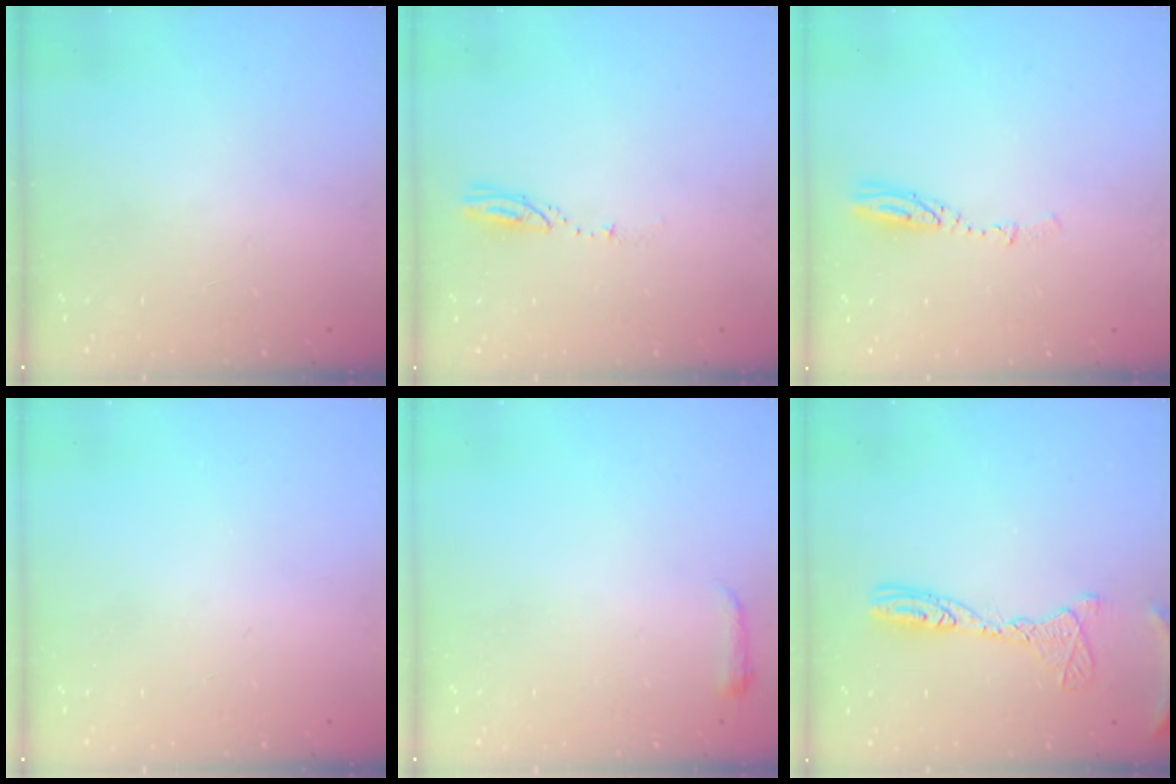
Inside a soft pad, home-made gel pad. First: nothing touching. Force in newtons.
{"total": 3.1, "press": 3.1, "slide": 0.3}
{"total": 3.6, "press": 3.5, "slide": 0.4}
{"total": 0.0}
{"total": 3.0, "press": 2.9, "slide": 0.6}
{"total": 12.9, "press": 12.8, "slide": 1.2}